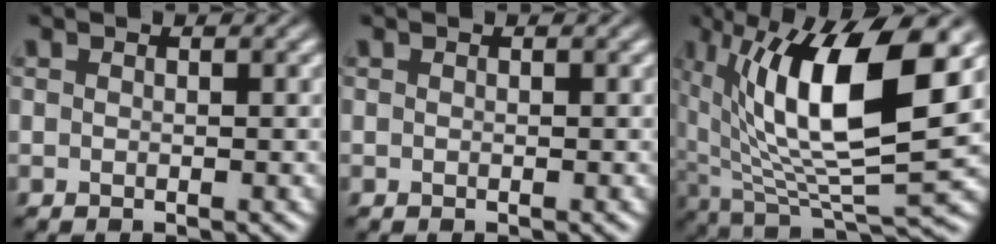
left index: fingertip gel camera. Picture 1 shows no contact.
{"total": 0.0}
{"total": 13.9, "force": [4.1, 4.5, 12.5], "torque": [-0.212, 0.001, 0.075]}